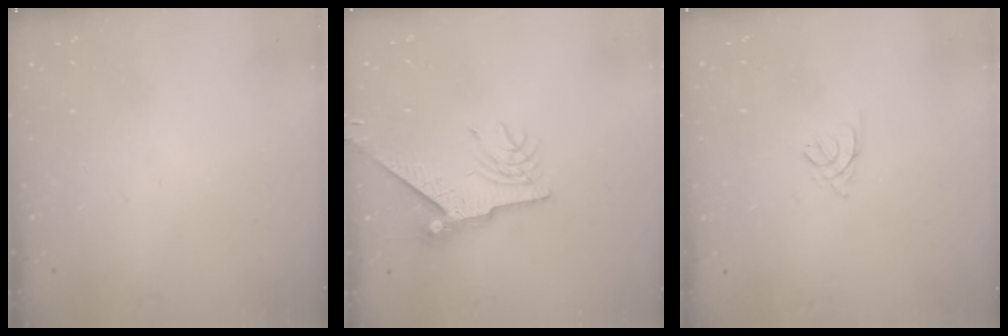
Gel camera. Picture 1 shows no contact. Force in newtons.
{"total": 8.7, "press": 8.7, "slide": 0.6}
{"total": 3.0, "press": 2.9, "slide": 0.7}